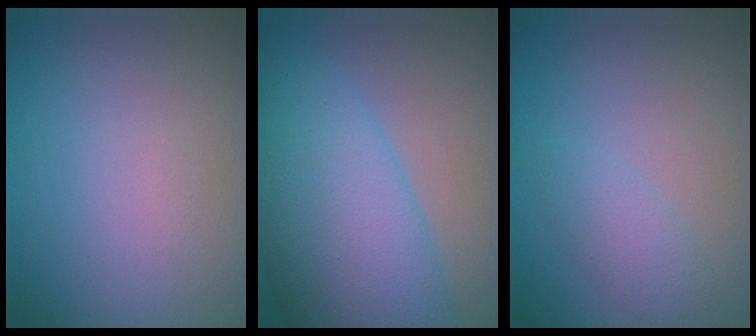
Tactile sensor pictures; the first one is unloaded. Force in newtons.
{"total": 12.1, "press": 12.1, "slide": 0.1}
{"total": 1.9, "press": 1.9, "slide": 0.1}